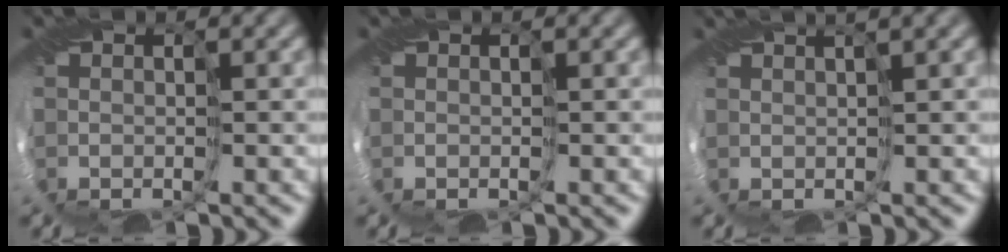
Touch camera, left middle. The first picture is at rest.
{"total": 0.0}
{"total": 2.4, "force": [1.6, 0.1, 1.8], "torque": [-0.034, 0.005, 0.027]}